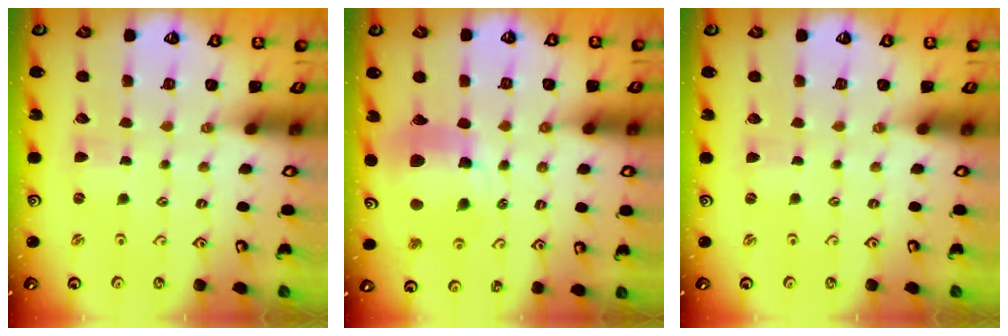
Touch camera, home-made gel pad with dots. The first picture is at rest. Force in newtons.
{"total": 16.1, "press": 16.0, "slide": 1.8}
{"total": 0.0}